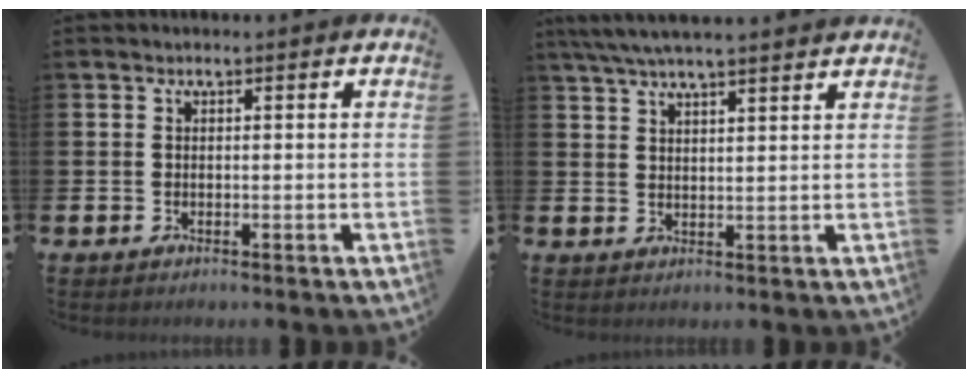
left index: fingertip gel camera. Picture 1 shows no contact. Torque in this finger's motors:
{"motor_torque": [1.04, -1.10, 0.86, 0.21]}